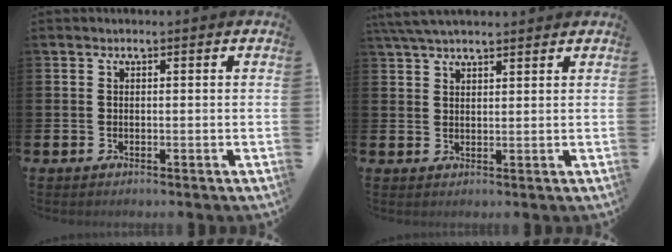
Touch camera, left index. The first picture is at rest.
{"total": 4.4, "force": [3.9, 1.0, 1.9], "torque": [-0.042, -0.006, 0.072]}